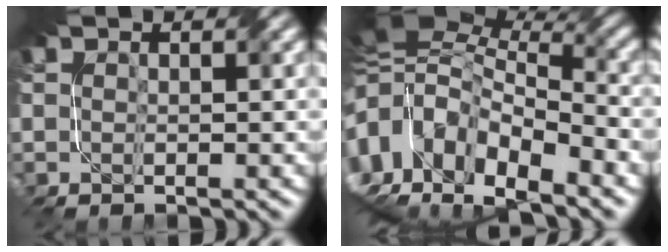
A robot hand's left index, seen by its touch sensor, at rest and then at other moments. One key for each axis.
{"total": 14.1, "fx": -5.1, "fy": 8.9, "fz": 9.7, "tx": -0.205, "ty": 0.010, "tz": -0.062}